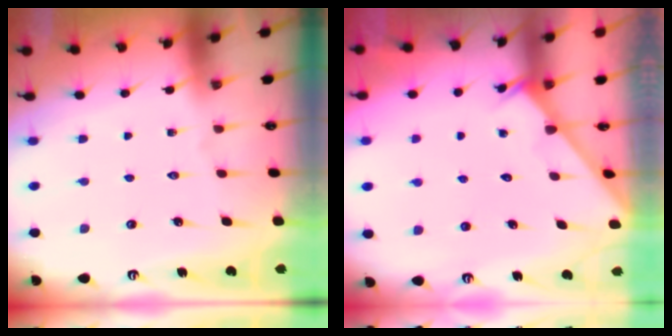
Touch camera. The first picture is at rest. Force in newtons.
{"total": 2.4, "press": 2.4, "slide": 0.2}